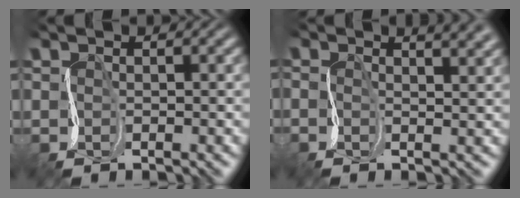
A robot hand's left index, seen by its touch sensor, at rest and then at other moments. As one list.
[{"total": 4.3, "force": [2.1, 1.9, 3.3], "torque": [-0.027, 0.027, 0.001]}]